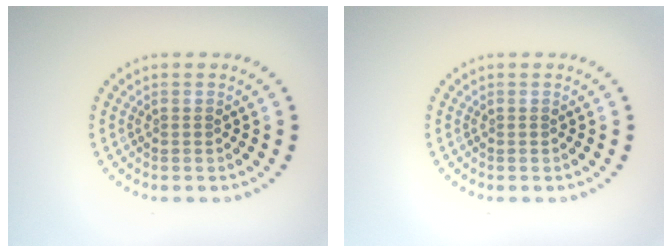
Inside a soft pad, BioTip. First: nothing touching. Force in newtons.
{"total": 0.0}